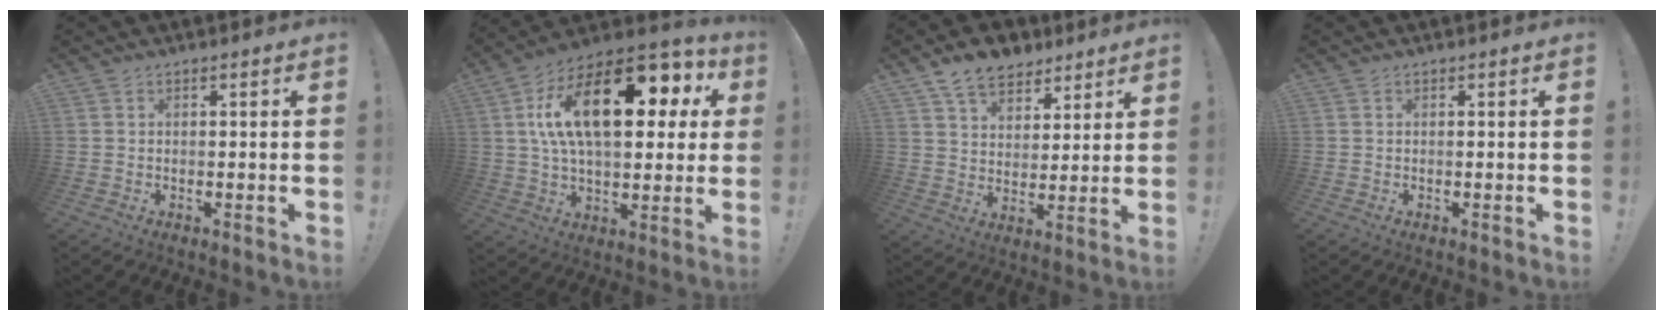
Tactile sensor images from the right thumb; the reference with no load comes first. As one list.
[{"total": 24.4, "force": [6.6, 11.7, 20.3], "torque": [-0.346, -0.021, 0.108]}, {"total": 11.0, "force": [8.0, 6.5, 3.7], "torque": [-0.056, -0.050, 0.153]}, {"total": 0.0}]